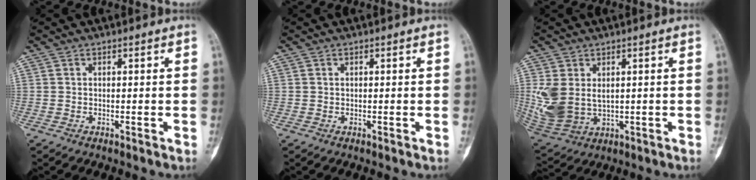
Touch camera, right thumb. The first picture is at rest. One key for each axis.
{"total": 0.0}
{"total": 10.3, "fx": 1.3, "fy": 7.2, "fz": 7.2, "tx": -0.155, "ty": -0.012, "tz": 0.047}